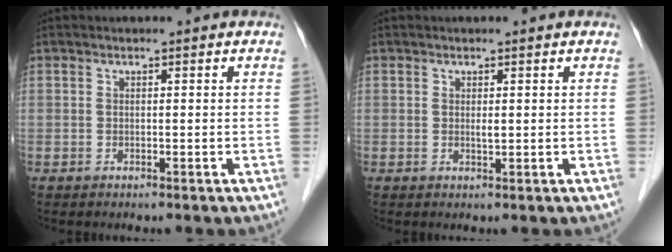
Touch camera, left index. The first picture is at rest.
{"total": 0.9, "force": [0.3, 0.2, 0.8], "torque": [-0.019, -0.002, 0.005]}